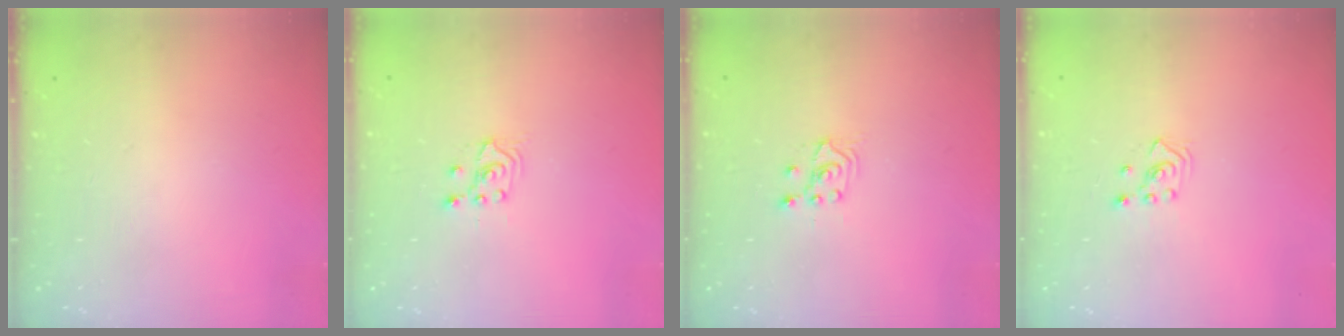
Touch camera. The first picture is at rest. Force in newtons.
{"total": 2.5, "press": 2.4, "slide": 0.7}
{"total": 2.5, "press": 2.4, "slide": 0.7}
{"total": 2.5, "press": 2.3, "slide": 1.0}